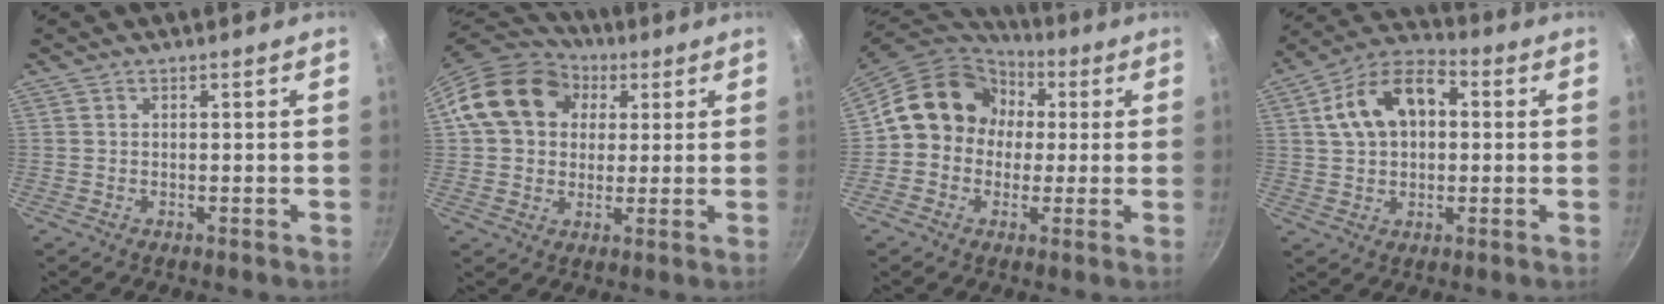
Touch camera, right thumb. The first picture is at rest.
{"total": 16.7, "force": [4.5, 13.3, 8.9], "torque": [-0.139, 0.021, 0.066]}
{"total": 14.8, "force": [1.5, 13.0, 6.8], "torque": [-0.074, 0.036, 0.006]}
{"total": 14.1, "force": [2.7, 9.2, 10.3], "torque": [-0.154, 0.031, 0.030]}